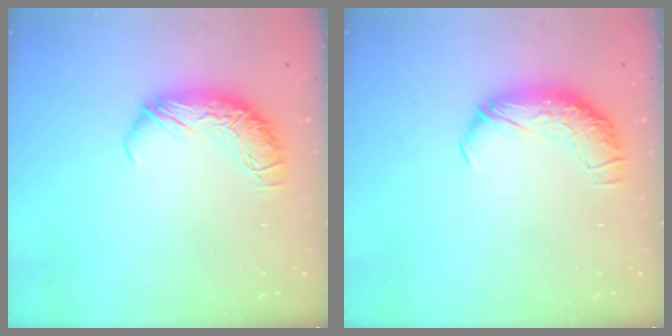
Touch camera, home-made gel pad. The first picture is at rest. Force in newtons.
{"total": 1.7, "press": 0.6, "slide": 1.6}